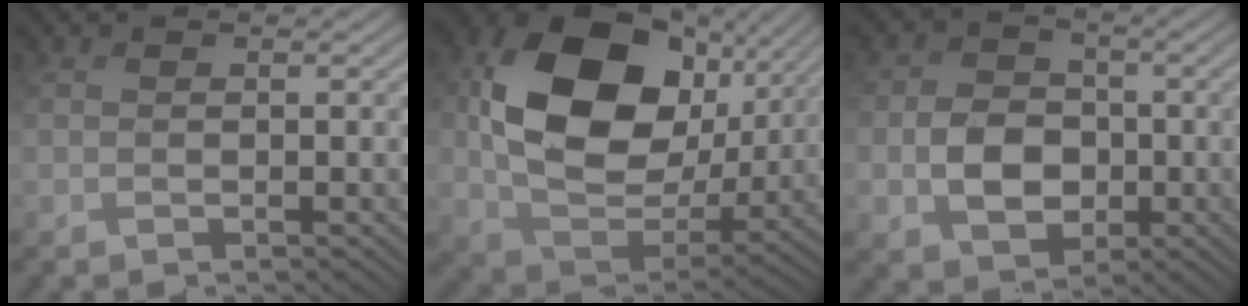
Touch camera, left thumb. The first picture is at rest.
{"total": 16.3, "force": [4.7, 11.8, 10.2], "torque": [-0.218, 0.001, 0.099]}
{"total": 5.6, "force": [-0.9, 4.9, 2.5], "torque": [-0.055, 0.001, -0.019]}